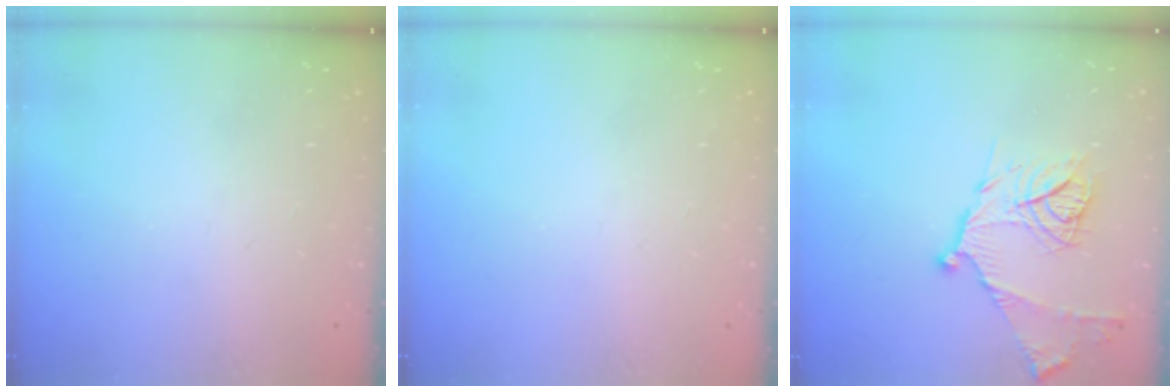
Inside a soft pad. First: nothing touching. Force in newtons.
{"total": 0.0}
{"total": 15.0, "press": 14.9, "slide": 1.2}